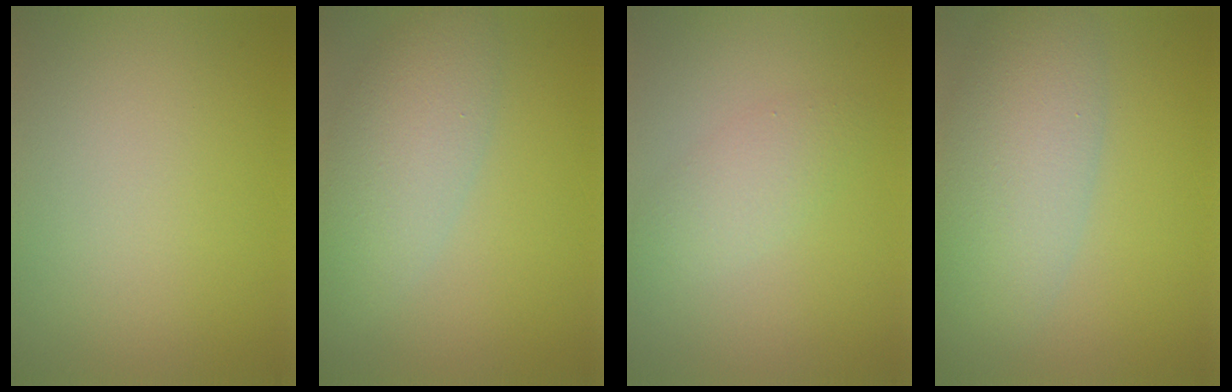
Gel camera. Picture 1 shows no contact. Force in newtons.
{"total": 5.2, "press": 5.2, "slide": 0.5}
{"total": 2.2, "press": 2.2, "slide": 0.0}
{"total": 6.9, "press": 6.9, "slide": 0.3}